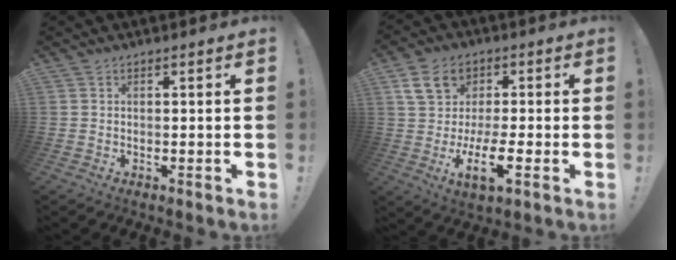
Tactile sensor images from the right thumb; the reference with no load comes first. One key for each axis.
{"total": 14.0, "fx": -0.4, "fy": 8.3, "fz": 11.3, "tx": -0.200, "ty": 0.005, "tz": -0.009}